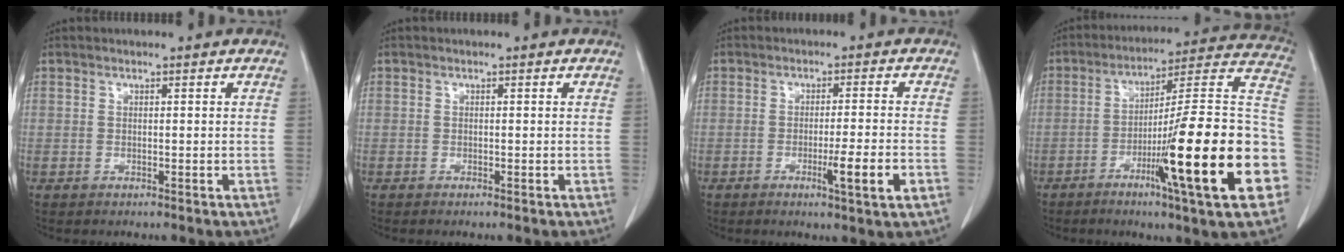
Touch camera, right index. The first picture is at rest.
{"total": 0.6, "force": [-0.5, 0.0, 0.3], "torque": [-0.008, 0.000, -0.006]}
{"total": 5.9, "force": [-2.3, -0.5, 5.4], "torque": [-0.087, -0.012, -0.032]}
{"total": 24.8, "force": [-8.0, 0.6, 23.5], "torque": [-0.273, -0.005, -0.126]}